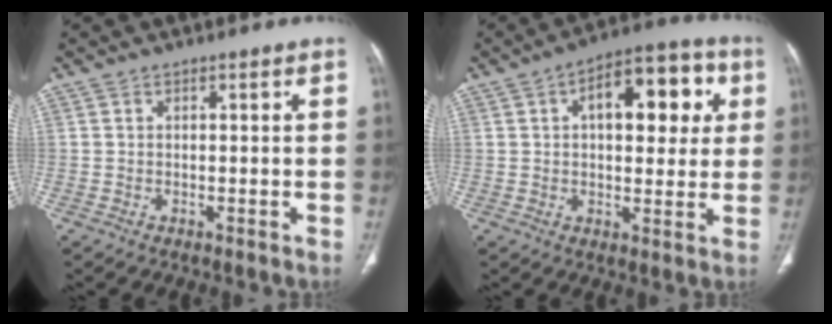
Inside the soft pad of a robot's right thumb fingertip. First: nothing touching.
{"total": 15.2, "force": [4.2, 7.8, 12.4], "torque": [-0.125, 0.017, 0.055]}